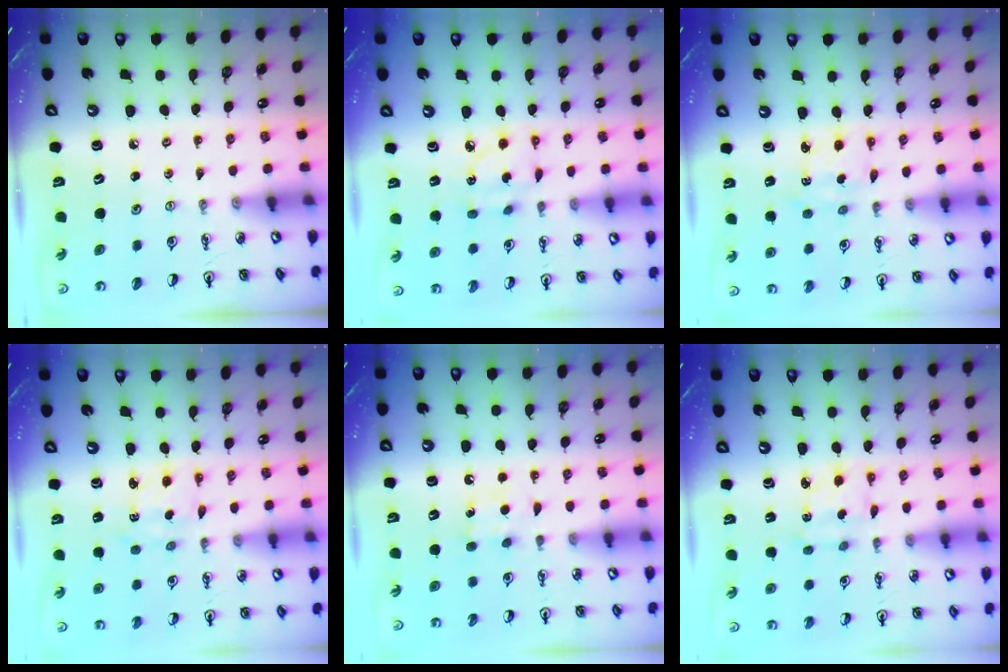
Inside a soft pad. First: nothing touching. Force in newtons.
{"total": 6.8, "press": 6.8, "slide": 0.1}
{"total": 2.4, "press": 2.4, "slide": 0.3}
{"total": 2.4, "press": 2.4, "slide": 0.3}
{"total": 5.5, "press": 5.4, "slide": 0.8}
{"total": 2.9, "press": 2.8, "slide": 0.6}